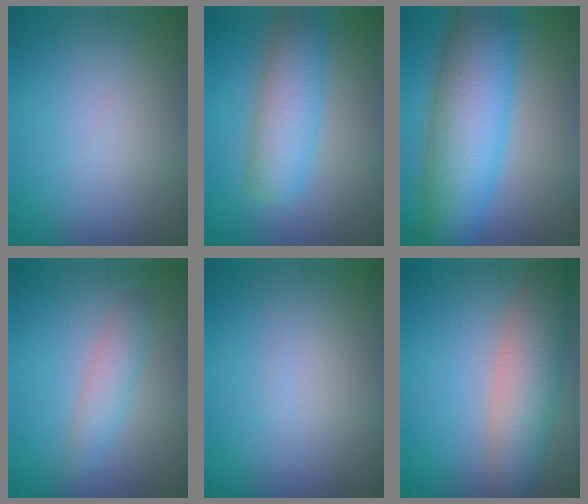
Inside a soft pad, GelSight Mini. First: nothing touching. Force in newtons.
{"total": 5.1, "press": 5.1, "slide": 0.2}
{"total": 9.5, "press": 9.5, "slide": 0.2}
{"total": 2.2, "press": 2.2, "slide": 0.1}
{"total": 0.0}
{"total": 6.0, "press": 6.0, "slide": 0.2}